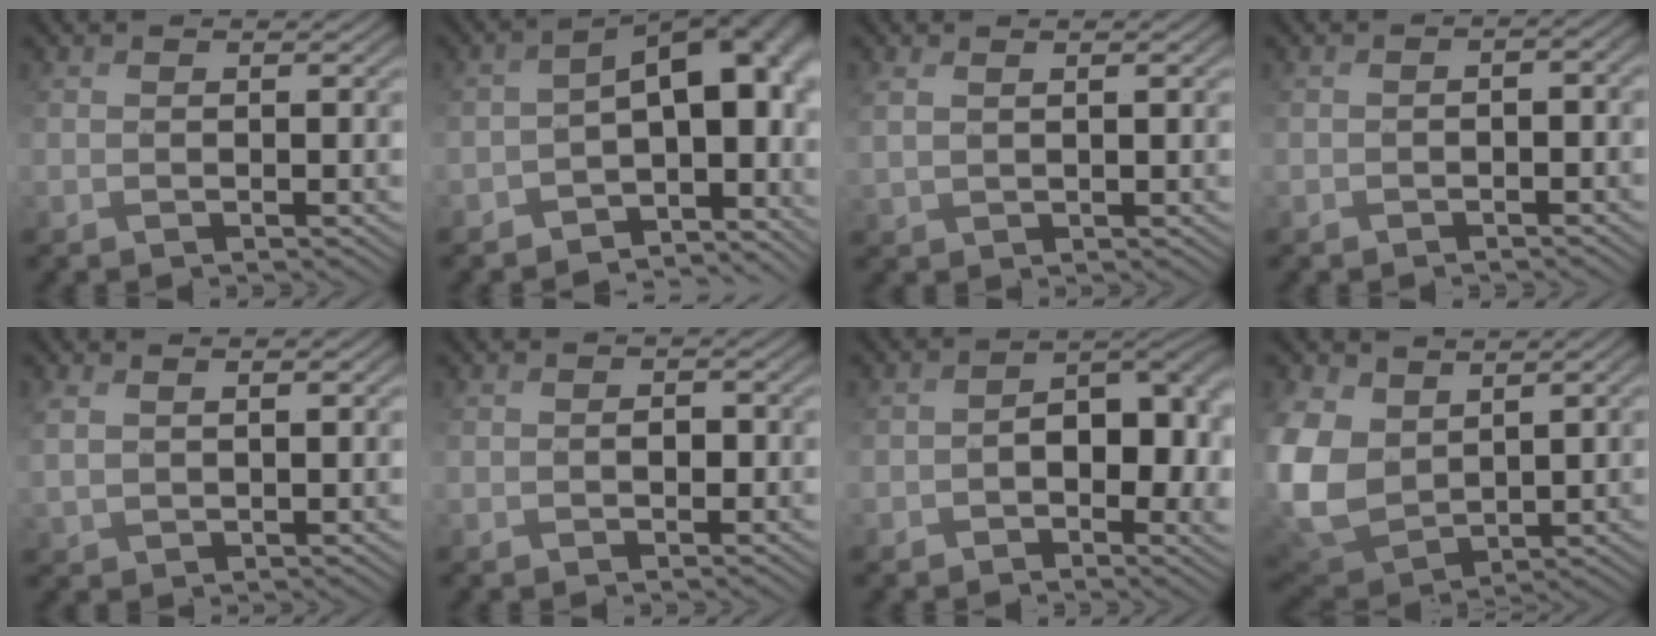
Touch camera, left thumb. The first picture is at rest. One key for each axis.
{"total": 12.7, "fx": -3.5, "fy": 7.3, "fz": 9.8, "tx": -0.134, "ty": -0.020, "tz": -0.026}
{"total": 1.8, "fx": 1.6, "fy": 0.4, "fz": 0.7, "tx": -0.017, "ty": 0.005, "tz": 0.036}
{"total": 2.5, "fx": -1.4, "fy": 1.4, "fz": 1.5, "tx": -0.019, "ty": -0.005, "tz": -0.021}
{"total": 2.4, "fx": 1.9, "fy": 0.7, "fz": 1.1, "tx": -0.027, "ty": 0.005, "tz": 0.044}
{"total": 1.2, "fx": -0.2, "fy": 1.0, "fz": 0.6, "tx": -0.005, "ty": 0.002, "tz": -0.002}
{"total": 7.5, "fx": -1.3, "fy": 4.9, "fz": 5.6, "tx": -0.073, "ty": -0.011, "tz": -0.013}
{"total": 10.9, "fx": 3.3, "fy": 7.6, "fz": 7.0, "tx": -0.214, "ty": 0.005, "tz": 0.071}